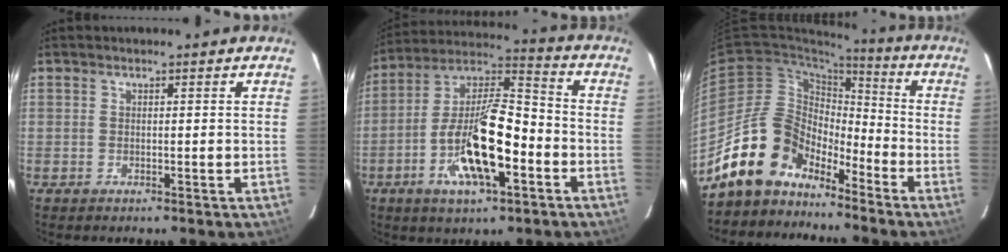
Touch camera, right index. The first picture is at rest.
{"total": 17.8, "force": [-6.3, 6.1, 15.5], "torque": [-0.299, 0.001, -0.119]}
{"total": 13.5, "force": [-10.9, 7.0, 3.6], "torque": [-0.075, 0.033, -0.203]}